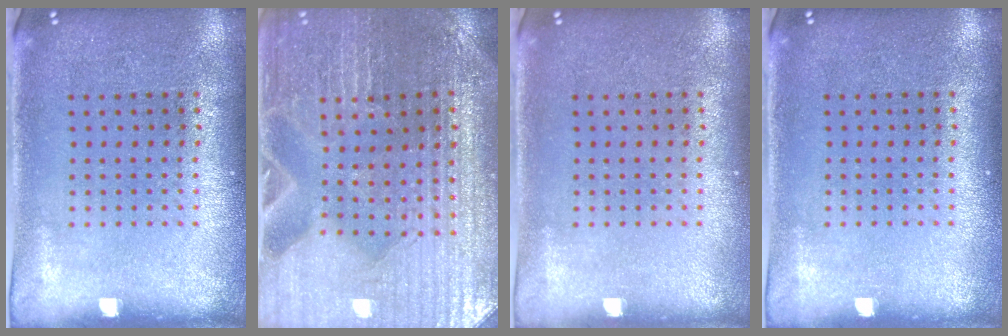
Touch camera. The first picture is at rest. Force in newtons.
{"total": 2.9, "press": 2.8, "slide": 0.3}
{"total": 0.0}
{"total": 0.0}